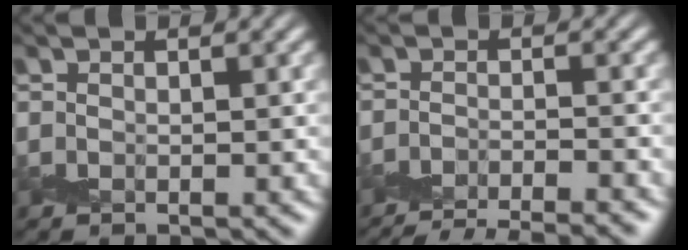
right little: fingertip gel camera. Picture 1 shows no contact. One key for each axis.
{"total": 8.9, "fx": -8.4, "fy": 1.3, "fz": 2.6, "tx": -0.027, "ty": -0.019, "tz": -0.111}